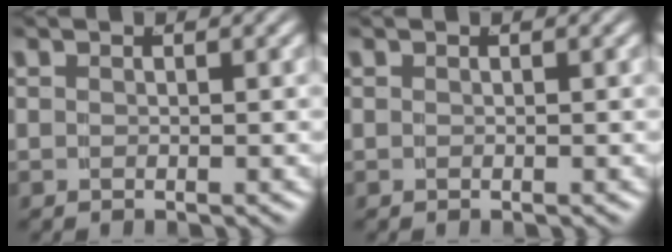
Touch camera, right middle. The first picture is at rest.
{"total": 0.0}